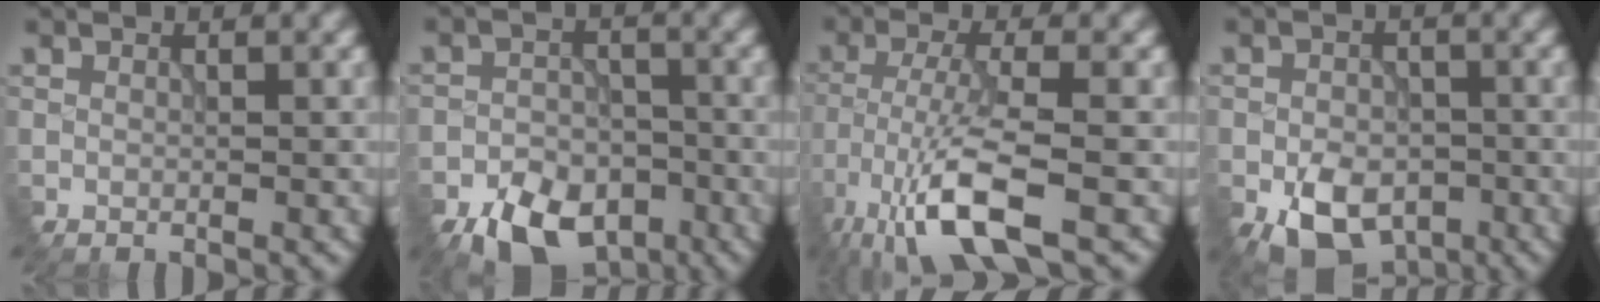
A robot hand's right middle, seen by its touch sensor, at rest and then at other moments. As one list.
[{"total": 7.5, "force": [-5.3, 4.1, 3.4], "torque": [-0.051, -0.016, -0.086]}, {"total": 8.2, "force": [-5.2, 1.6, 6.2], "torque": [-0.122, -0.005, -0.102]}, {"total": 7.3, "force": [-3.6, 4.8, 4.1], "torque": [-0.078, -0.027, -0.056]}]